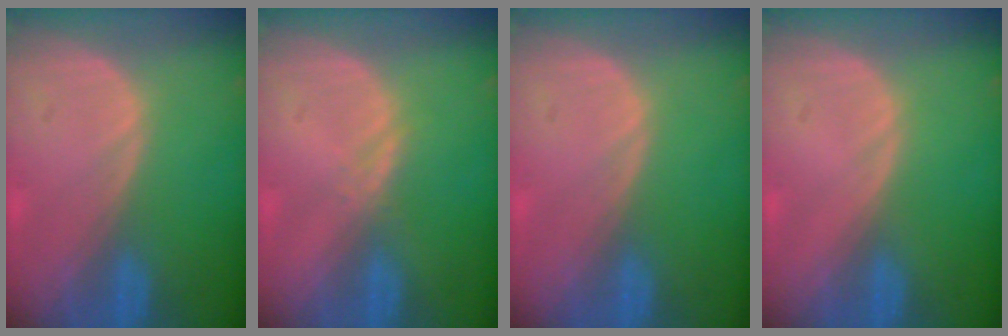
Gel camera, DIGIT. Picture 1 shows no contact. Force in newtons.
{"total": 1.1, "press": 1.1, "slide": 0.1}
{"total": 0.0}
{"total": 0.0}